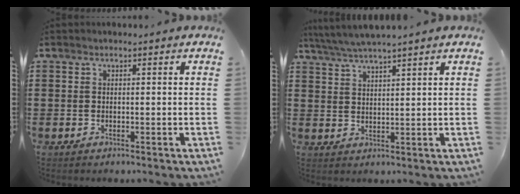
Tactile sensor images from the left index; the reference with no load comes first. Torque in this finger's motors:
{"motor_torque": [0.88, -0.91, 0.42, 0.11]}